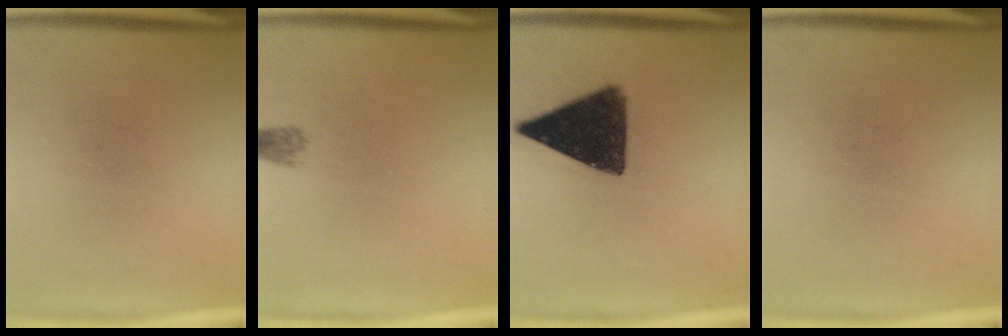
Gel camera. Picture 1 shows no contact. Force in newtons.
{"total": 1.7}
{"total": 14.3}
{"total": 0.0}